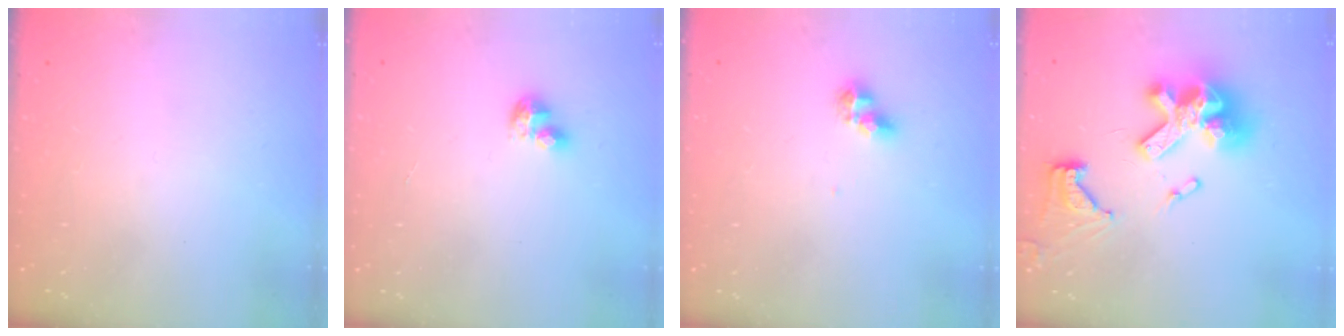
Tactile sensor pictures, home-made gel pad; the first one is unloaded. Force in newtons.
{"total": 4.5, "press": 4.5, "slide": 0.4}
{"total": 6.4, "press": 6.3, "slide": 0.5}
{"total": 20.2, "press": 20.1, "slide": 2.1}